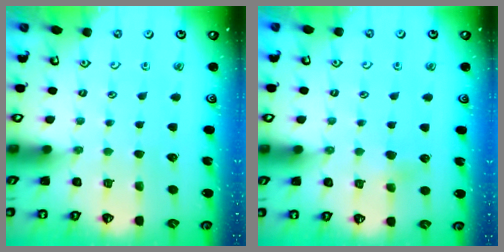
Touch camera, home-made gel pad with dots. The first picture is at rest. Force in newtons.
{"total": 2.6, "press": 2.6, "slide": 0.5}